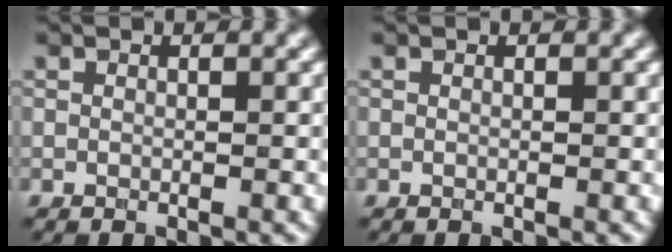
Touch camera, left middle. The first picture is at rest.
{"total": 0.0}